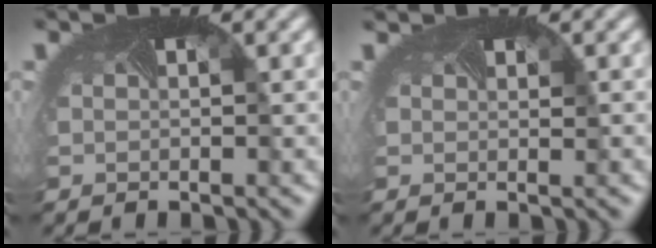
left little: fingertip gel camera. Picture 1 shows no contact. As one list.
[{"total": 1.0, "force": [0.9, 0.2, 0.0], "torque": [-0.004, -0.002, 0.007]}]